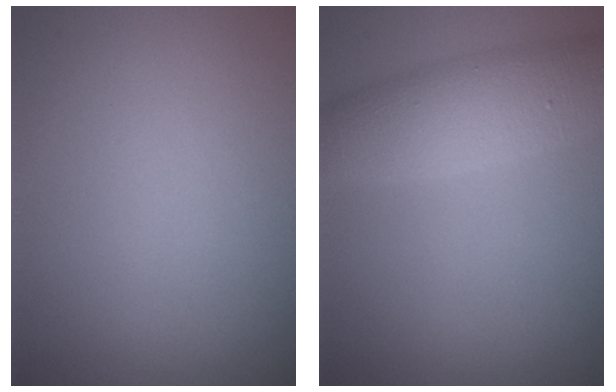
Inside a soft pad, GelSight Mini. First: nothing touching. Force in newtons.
{"total": 5.3, "press": 5.3, "slide": 0.1}